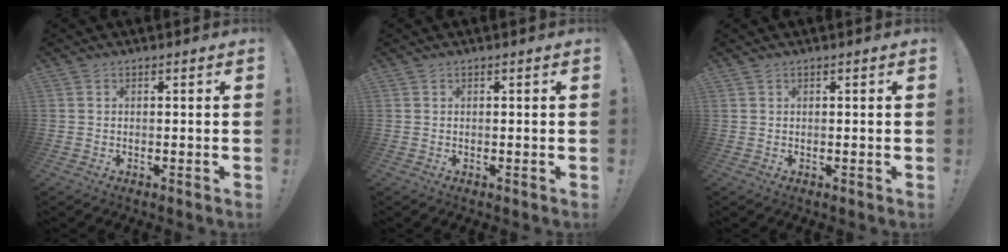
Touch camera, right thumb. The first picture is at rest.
{"total": 0.0}
{"total": 0.5, "force": [0.5, 0.2, 0.0], "torque": [-0.003, 0.002, 0.010]}